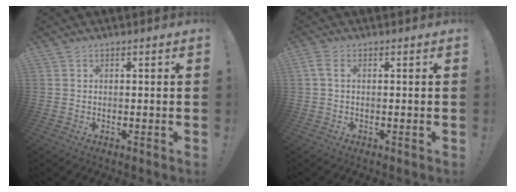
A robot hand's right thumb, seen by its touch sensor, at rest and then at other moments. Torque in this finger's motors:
{"motor_torque": [-0.02, 0.05, 0.47, -0.24, 0.10]}